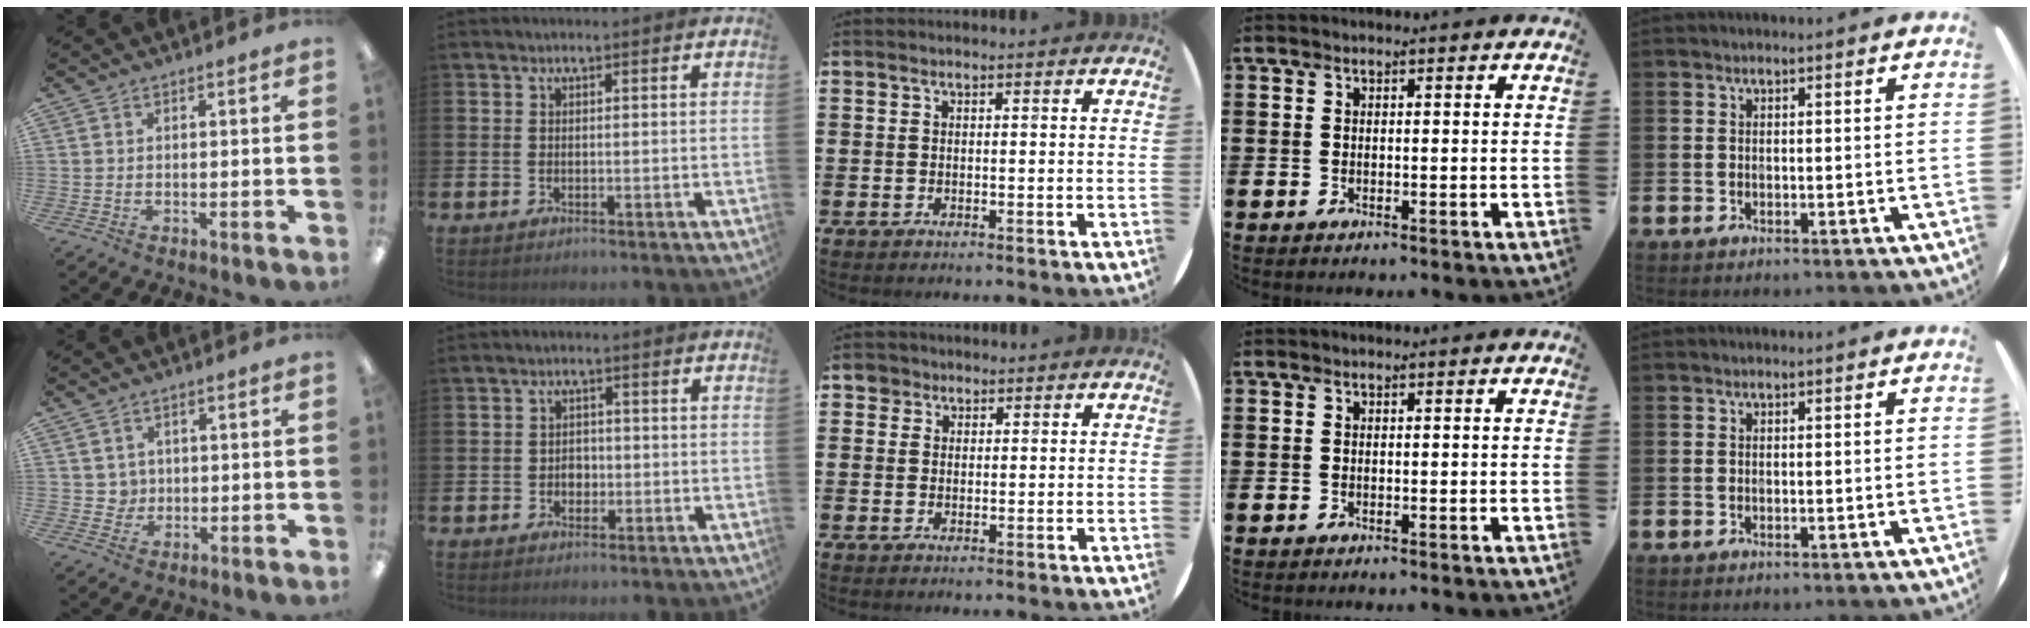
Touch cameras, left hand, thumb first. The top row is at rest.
{"thumb": {"total": 3.0, "force": [0.9, 2.8, 0.1], "torque": [-0.004, 0.002, 0.013]}, "index": {"total": 2.0, "force": [-0.6, 1.7, 1.0], "torque": [-0.001, -0.002, -0.018]}, "middle": {"total": 1.9, "force": [1.4, 1.2, 0.1], "torque": [0.004, 0.002, 0.026]}}